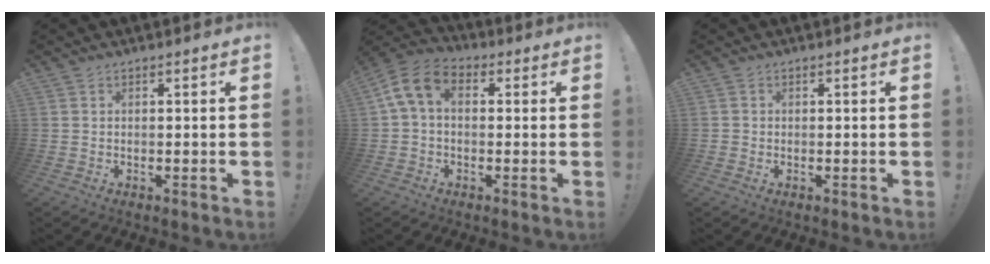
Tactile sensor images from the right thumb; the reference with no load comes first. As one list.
[{"total": 9.6, "force": [2.2, 6.2, 7.0], "torque": [-0.140, 0.007, 0.047]}, {"total": 0.7, "force": [0.1, 0.7, 0.1], "torque": [0.000, 0.002, 0.002]}]